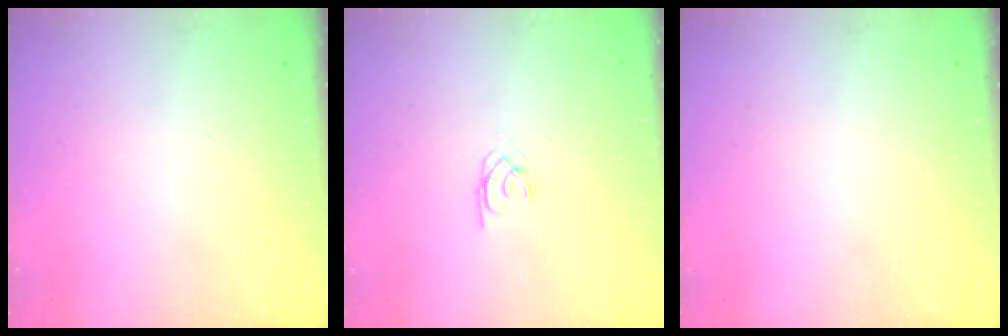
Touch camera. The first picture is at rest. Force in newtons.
{"total": 1.7, "press": 1.7, "slide": 0.1}
{"total": 0.0}